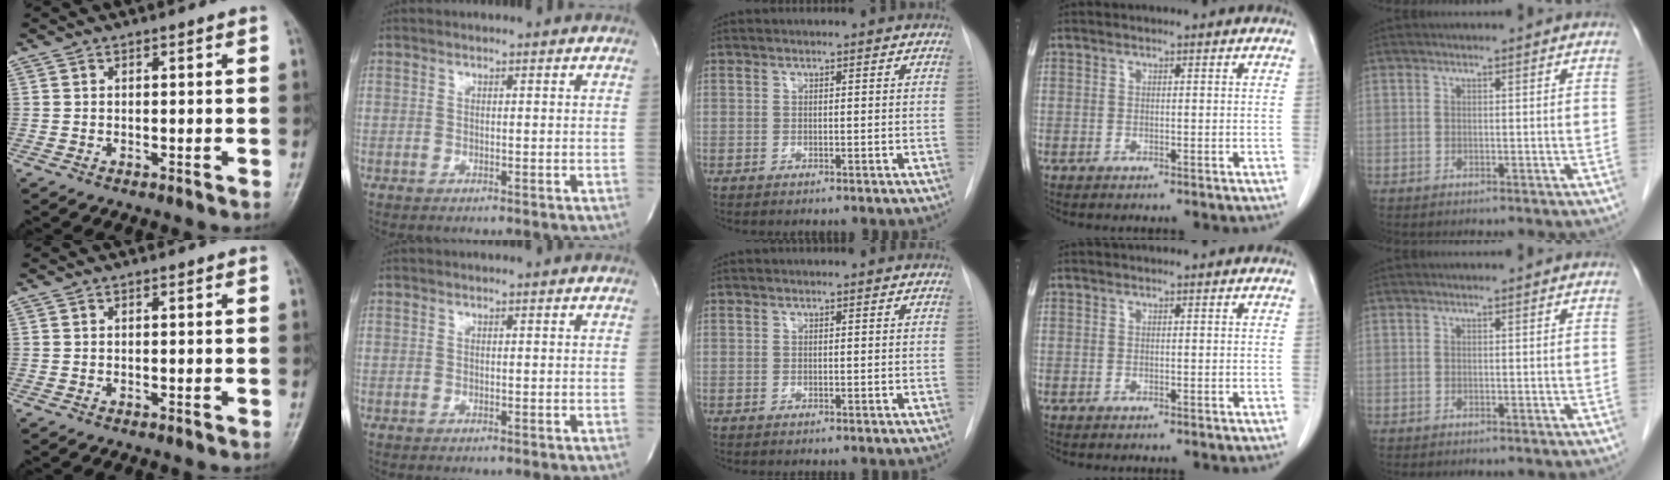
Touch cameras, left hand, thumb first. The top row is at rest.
{}